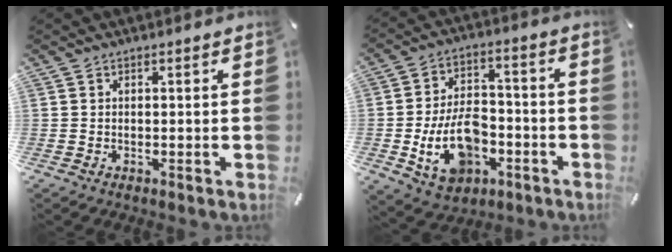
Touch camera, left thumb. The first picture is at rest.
{"total": 15.4, "force": [-4.4, 10.2, 10.6], "torque": [-0.183, 0.020, -0.073]}